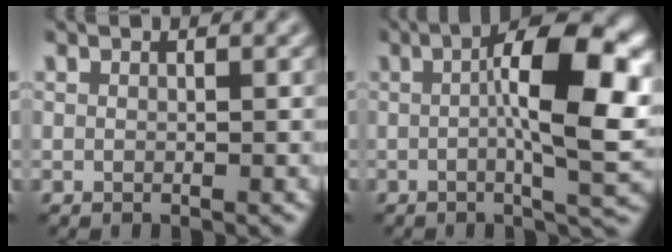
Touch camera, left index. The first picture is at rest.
{"total": 10.4, "force": [0.5, 2.6, 10.0], "torque": [-0.139, 0.007, 0.003]}